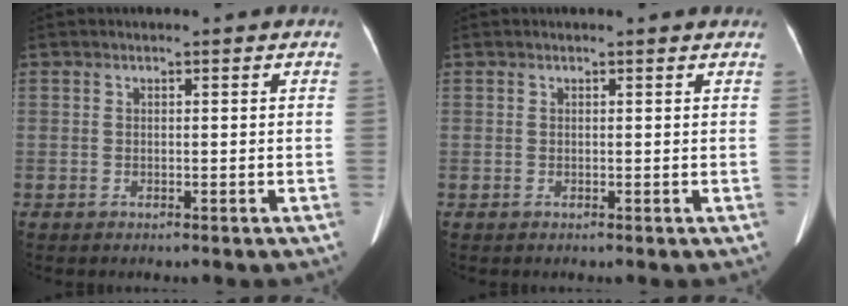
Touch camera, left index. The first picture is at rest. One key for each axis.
{"total": 1.8, "fx": 1.8, "fy": 0.3, "fz": 0.3, "tx": -0.013, "ty": 0.006, "tz": 0.012}